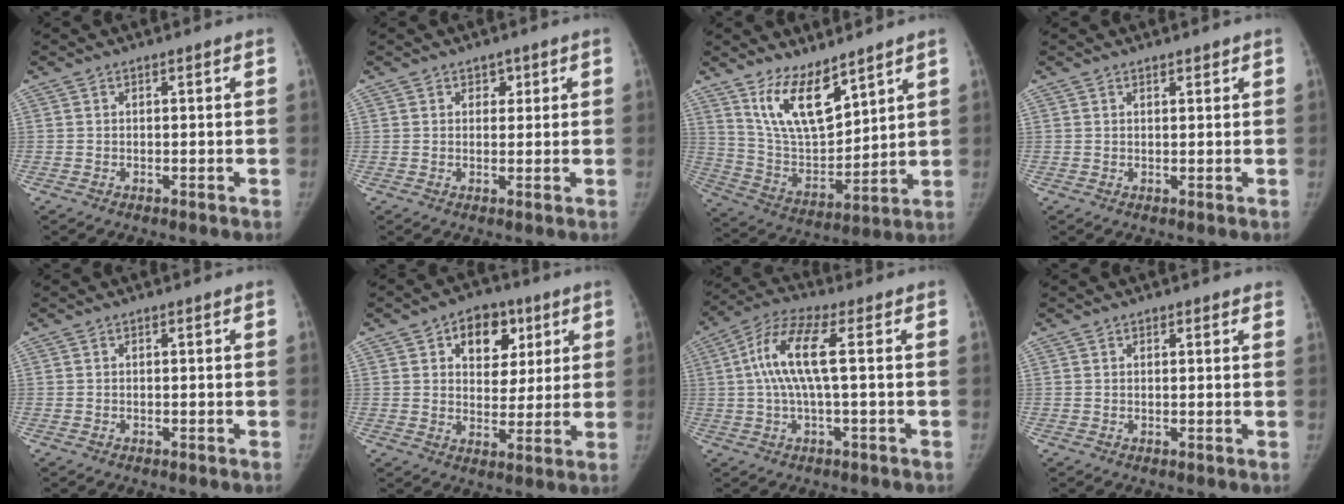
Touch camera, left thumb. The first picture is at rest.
{"total": 2.0, "force": [0.9, 1.6, 0.7], "torque": [0.011, -0.004, 0.009]}
{"total": 13.2, "force": [9.0, 5.3, 8.2], "torque": [-0.117, -0.066, 0.188]}
{"total": 0.9, "force": [0.7, 0.4, 0.3], "torque": [0.001, -0.005, 0.009]}
{"total": 0.0}
{"total": 11.1, "force": [4.8, 8.0, 6.0], "torque": [-0.037, -0.014, 0.068]}
{"total": 9.9, "force": [1.0, 2.2, 9.6], "torque": [-0.220, 0.028, 0.014]}
{"total": 1.4, "force": [1.0, 0.8, 0.4], "torque": [0.009, -0.004, 0.007]}